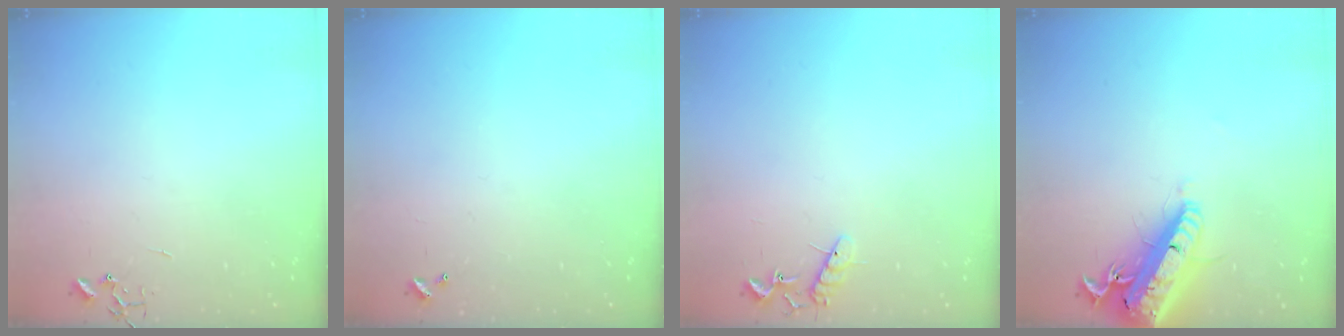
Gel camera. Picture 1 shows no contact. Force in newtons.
{"total": 0.0}
{"total": 10.4, "press": 10.3, "slide": 0.9}
{"total": 23.1, "press": 22.6, "slide": 5.0}